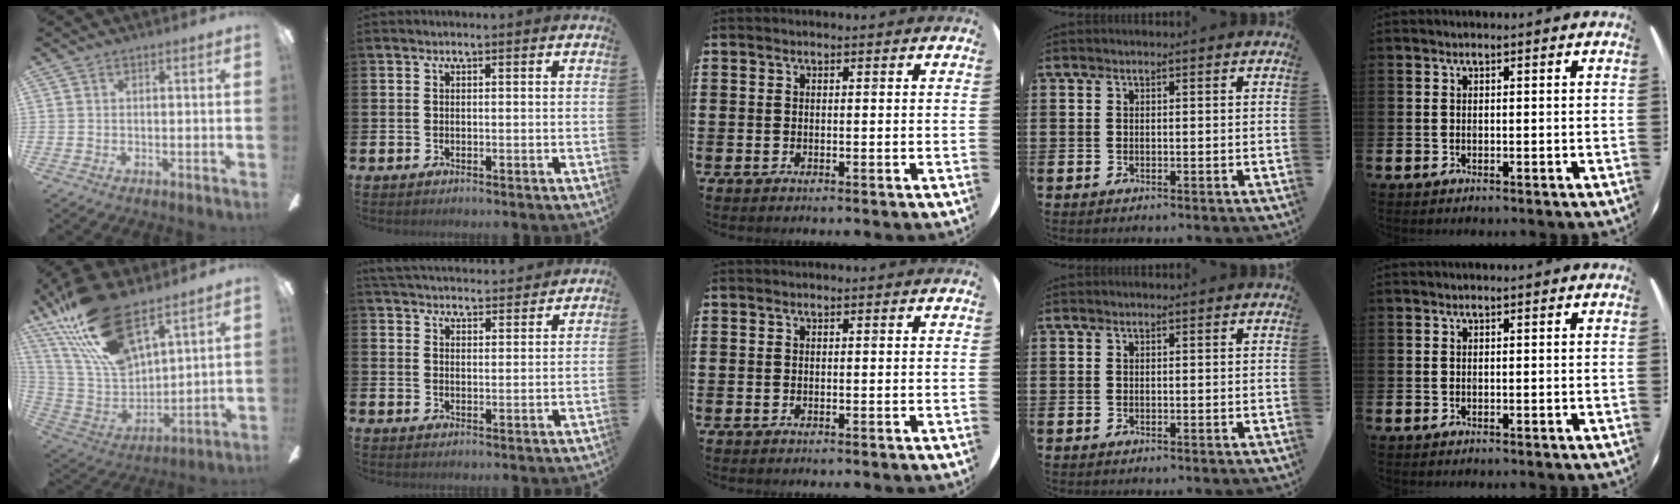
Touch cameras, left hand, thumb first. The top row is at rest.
{"thumb": {"total": 22.9, "force": [15.4, 9.4, 14.1], "torque": [-0.306, -0.084, 0.274]}, "index": {"total": 4.6, "force": [4.6, 0.6, 0.0], "torque": [-0.010, -0.029, 0.083]}}